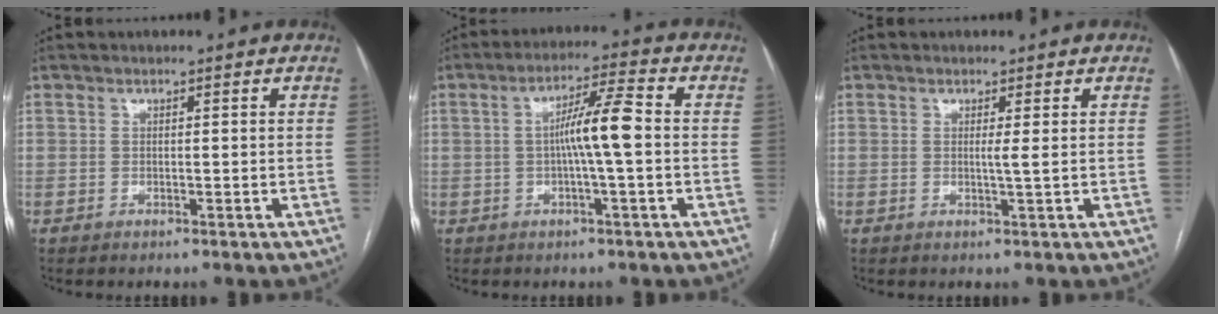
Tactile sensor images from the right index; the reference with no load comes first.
{"total": 7.1, "force": [-0.2, 0.1, 7.1], "torque": [-0.128, 0.015, -0.006]}
{"total": 1.1, "force": [0.2, -0.4, 1.0], "torque": [-0.021, -0.003, 0.004]}